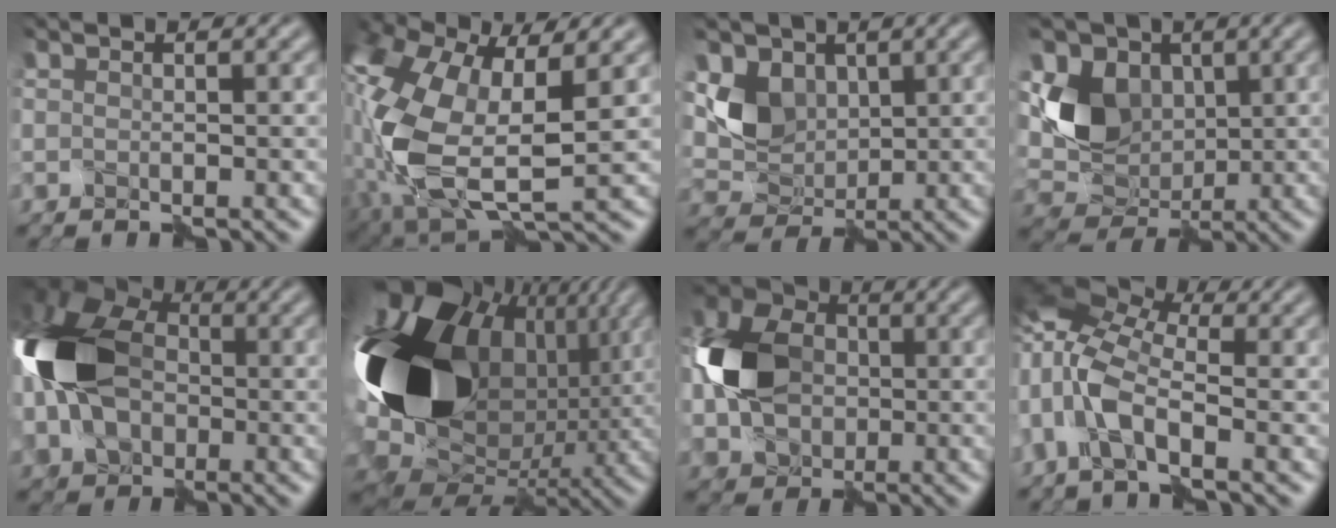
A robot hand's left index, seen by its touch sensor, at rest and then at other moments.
{"total": 13.5, "force": [0.5, 8.0, 10.9], "torque": [-0.285, -0.021, 0.024]}
{"total": 4.4, "force": [1.9, 3.3, 2.2], "torque": [-0.054, -0.003, 0.036]}
{"total": 8.4, "force": [2.4, 6.3, 5.0], "torque": [-0.120, 0.014, 0.045]}
{"total": 15.4, "force": [-1.1, 10.0, 11.7], "torque": [-0.227, 0.006, -0.036]}
{"total": 18.7, "force": [1.8, 13.0, 13.3], "torque": [-0.275, -0.021, 0.057]}
{"total": 7.2, "force": [-0.3, 5.5, 4.7], "torque": [-0.107, 0.014, -0.009]}
{"total": 6.7, "force": [-0.3, 2.9, 6.0], "torque": [-0.142, 0.014, -0.017]}